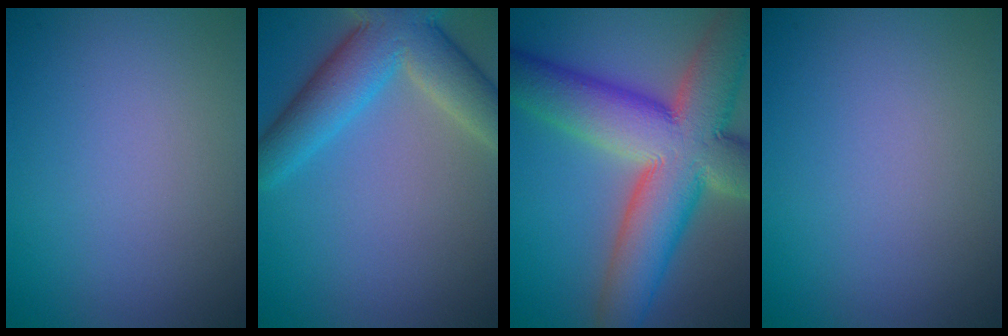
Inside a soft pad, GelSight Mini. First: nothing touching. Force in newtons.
{"total": 7.7, "press": 7.7, "slide": 0.4}
{"total": 14.4, "press": 14.4, "slide": 1.1}
{"total": 0.0}